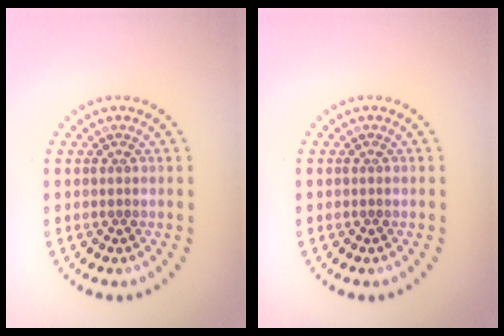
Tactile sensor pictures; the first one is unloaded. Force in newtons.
{"total": 0.0}